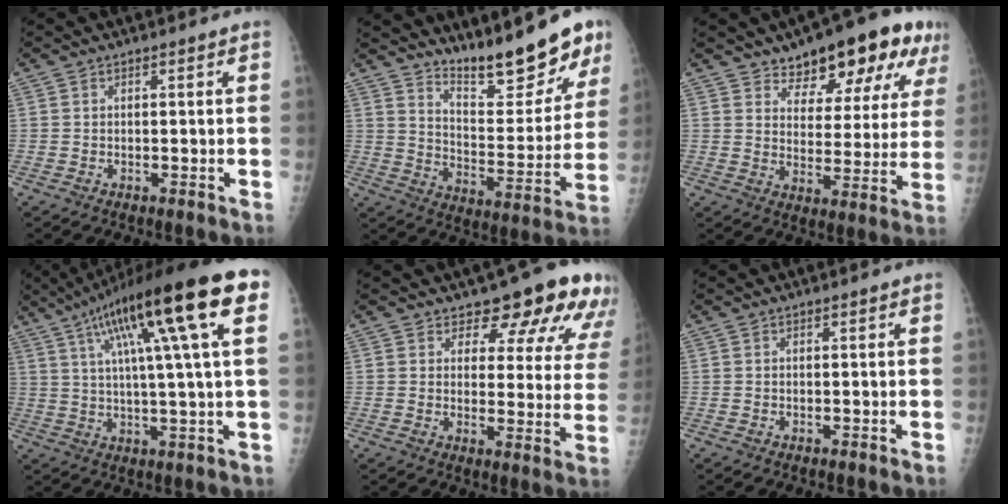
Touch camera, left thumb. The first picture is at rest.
{"total": 16.9, "force": [13.9, 3.4, 9.0], "torque": [-0.096, -0.107, 0.218]}
{"total": 15.6, "force": [10.0, 6.6, 9.9], "torque": [-0.088, -0.041, 0.143]}
{"total": 21.0, "force": [8.7, 2.3, 19.0], "torque": [-0.306, 0.015, 0.130]}
{"total": 13.9, "force": [10.9, 6.2, 5.9], "torque": [-0.013, -0.063, 0.111]}
{"total": 0.0}